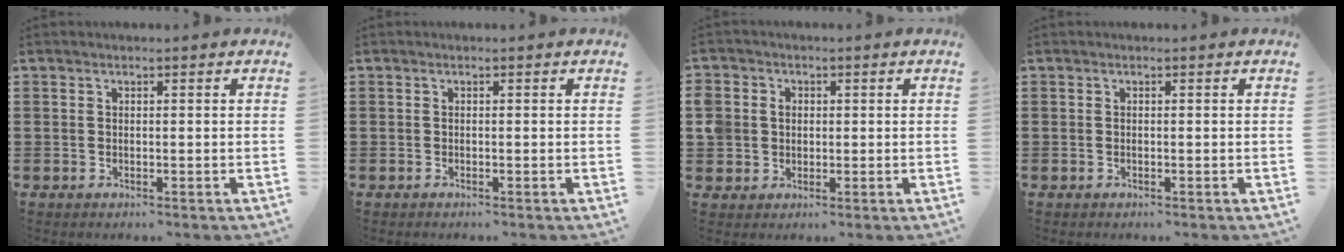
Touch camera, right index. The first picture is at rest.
{"total": 0.0}
{"total": 3.7, "force": [0.1, 3.6, 1.0], "torque": [-0.042, 0.011, -0.002]}
{"total": 0.0}